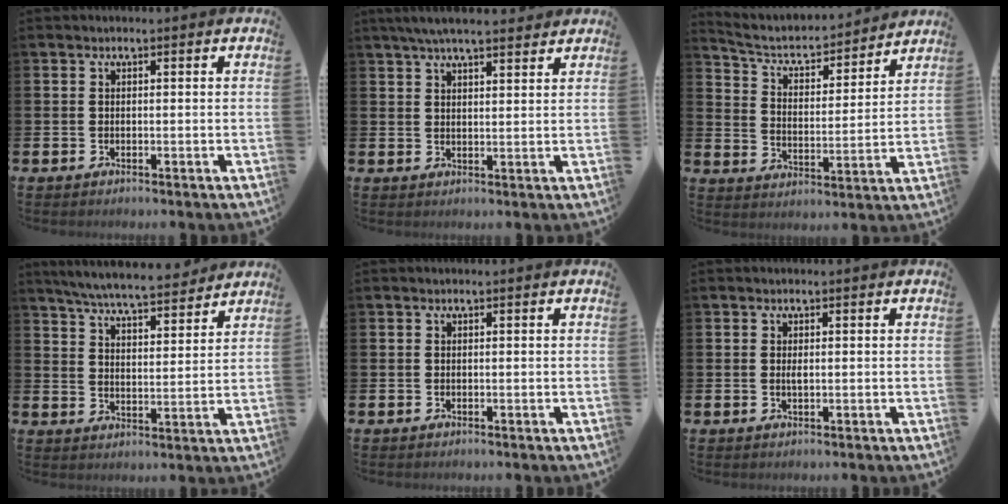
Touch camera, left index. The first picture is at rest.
{"total": 5.1, "force": [4.6, 0.9, 2.0], "torque": [-0.047, -0.010, 0.084]}
{"total": 5.4, "force": [5.0, 1.7, 1.4], "torque": [-0.062, -0.041, 0.079]}
{"total": 6.8, "force": [6.6, 0.5, 1.7], "torque": [-0.051, -0.043, 0.114]}
{"total": 0.0}
{"total": 0.8, "force": [0.2, 0.2, 0.8], "torque": [-0.021, 0.002, 0.004]}